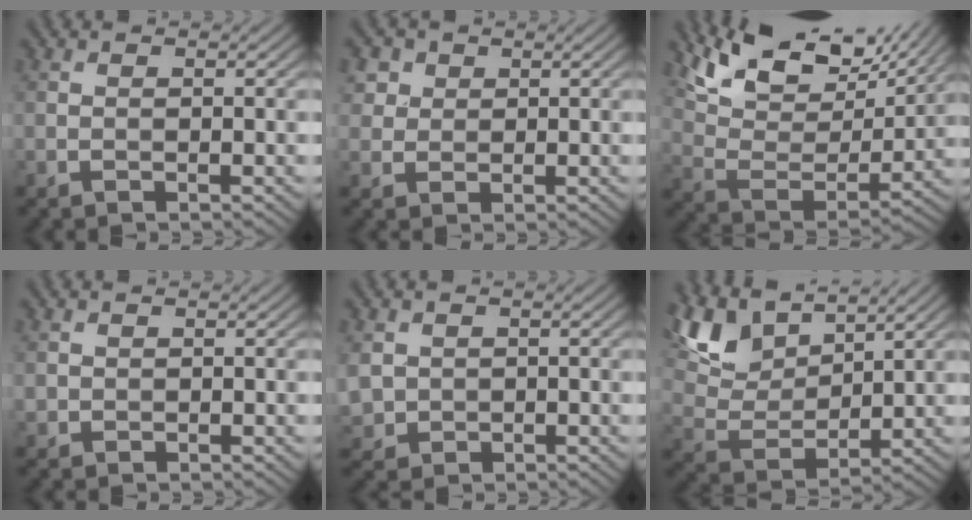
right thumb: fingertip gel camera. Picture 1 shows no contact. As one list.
[{"total": 3.8, "force": [1.9, 3.0, 1.3], "torque": [-0.049, 0.001, 0.045]}, {"total": 15.1, "force": [11.5, 5.6, 8.1], "torque": [-0.182, 0.006, 0.169]}, {"total": 0.7, "force": [0.5, 0.5, 0.1], "torque": [-0.007, -0.001, 0.014]}, {"total": 2.9, "force": [0.4, 2.6, 1.1], "torque": [-0.046, -0.007, 0.009]}, {"total": 11.2, "force": [7.3, 4.9, 6.9], "torque": [-0.187, 0.019, 0.147]}]